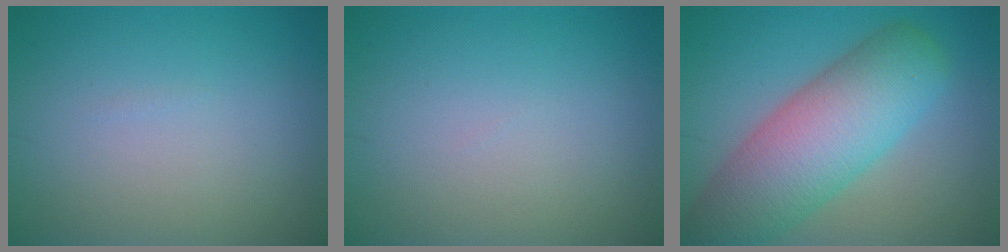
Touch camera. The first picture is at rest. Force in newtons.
{"total": 0.0}
{"total": 9.5, "press": 9.5, "slide": 0.5}